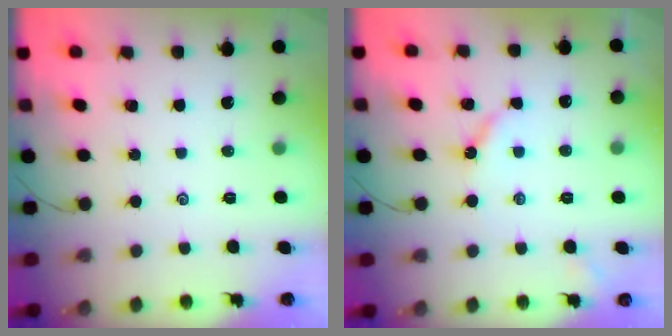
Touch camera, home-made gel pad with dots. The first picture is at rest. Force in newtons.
{"total": 4.8, "press": 4.8, "slide": 0.4}